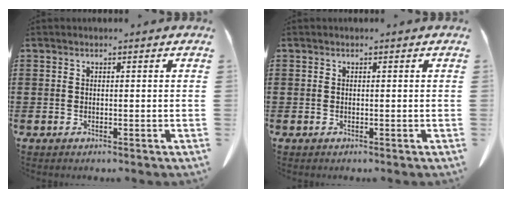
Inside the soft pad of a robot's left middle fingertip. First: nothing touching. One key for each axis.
{"total": 0.0}